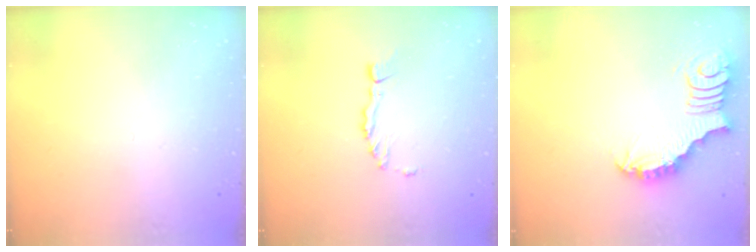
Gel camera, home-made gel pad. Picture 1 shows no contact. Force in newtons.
{"total": 2.1, "press": 2.1, "slide": 0.2}
{"total": 3.8, "press": 3.8, "slide": 0.8}